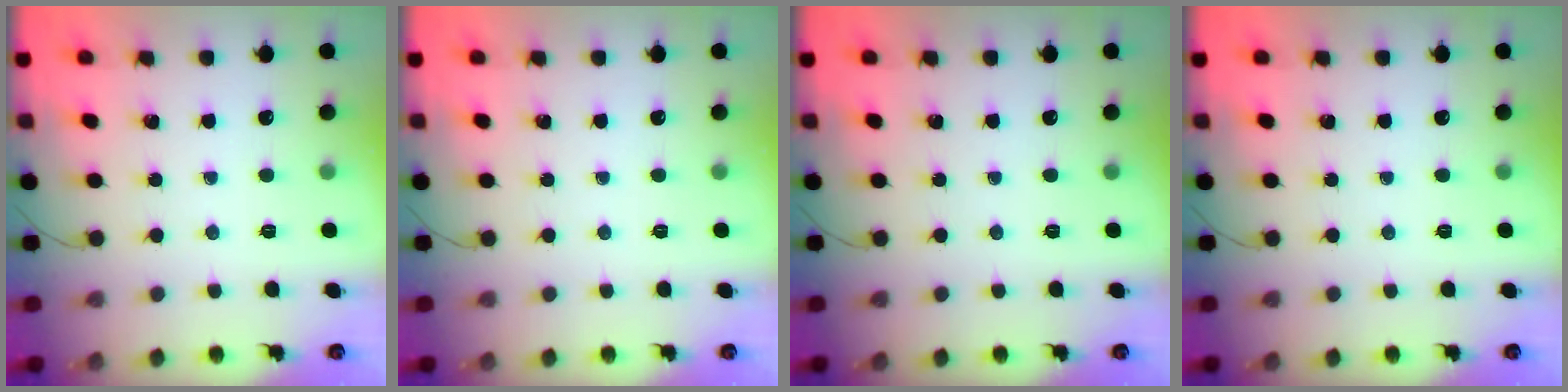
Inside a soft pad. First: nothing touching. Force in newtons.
{"total": 0.0}
{"total": 0.0}
{"total": 0.0}